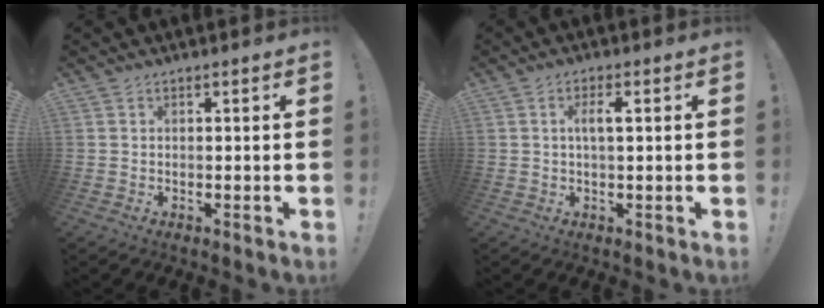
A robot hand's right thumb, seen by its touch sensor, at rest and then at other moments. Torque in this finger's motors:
{"motor_torque": [0.03, 0.02, 0.68, -0.18, 0.00]}